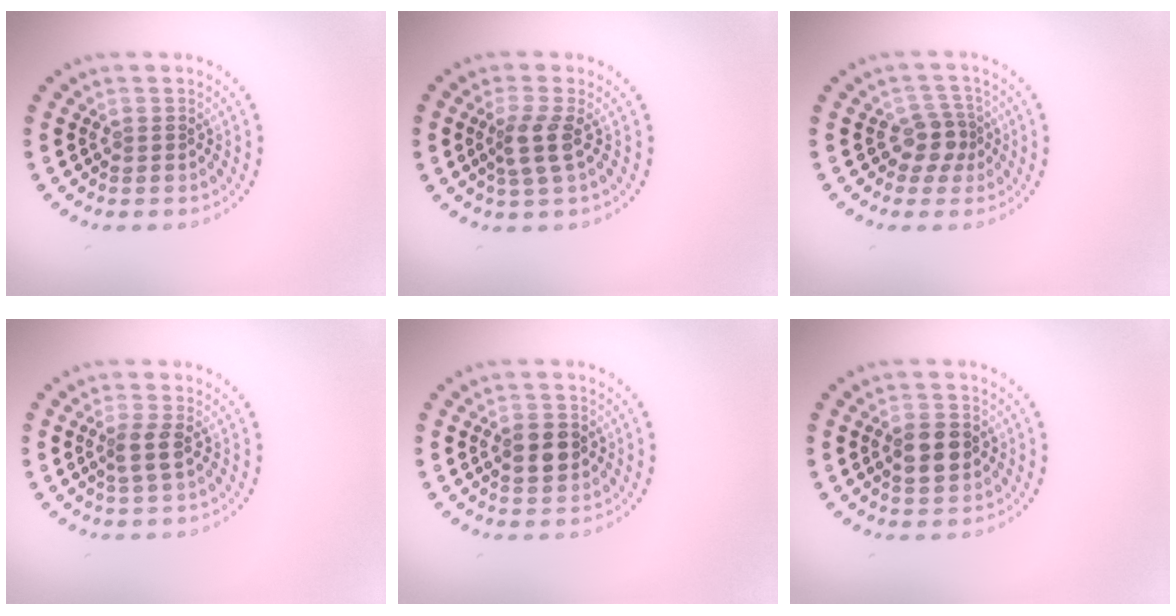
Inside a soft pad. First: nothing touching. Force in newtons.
{"total": 2.4, "press": 1.9, "slide": 1.5}
{"total": 2.5, "press": 1.9, "slide": 1.5}
{"total": 1.8, "press": 1.5, "slide": 1.0}
{"total": 3.3, "press": 3.3, "slide": 0.1}
{"total": 3.4, "press": 3.4, "slide": 0.2}